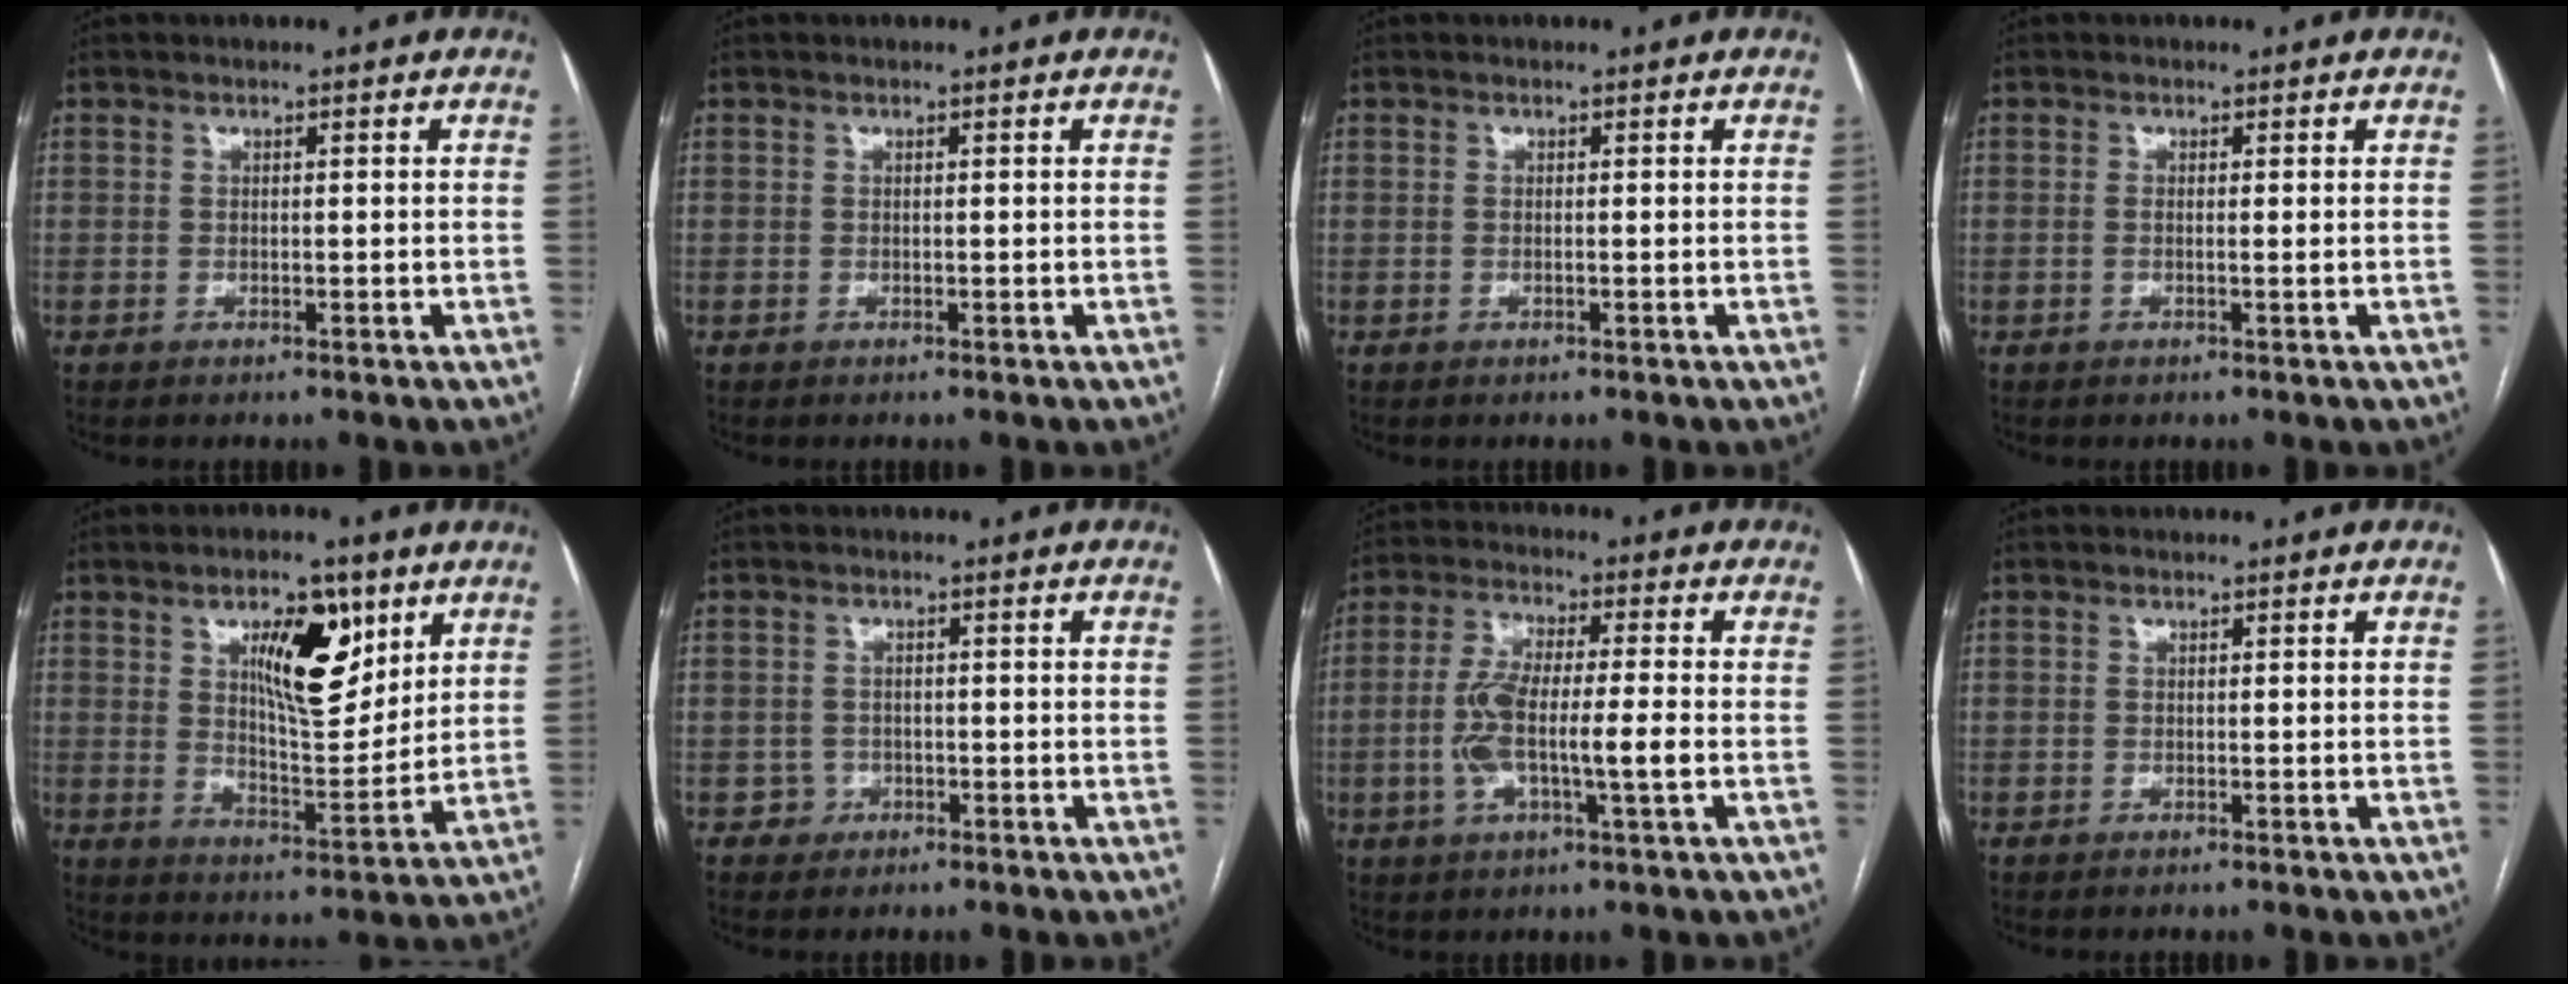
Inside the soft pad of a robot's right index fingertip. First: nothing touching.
{"total": 0.0}
{"total": 0.0}
{"total": 0.8, "force": [0.0, 0.0, 0.8], "torque": [-0.020, -0.001, 0.000]}
{"total": 11.5, "force": [5.3, 4.2, 9.3], "torque": [-0.149, 0.003, 0.092]}
{"total": 2.2, "force": [-0.8, 2.0, -0.2], "torque": [0.014, 0.013, -0.015]}
{"total": 9.6, "force": [-1.7, 1.2, 9.4], "torque": [-0.188, 0.009, -0.034]}
{"total": 0.0}